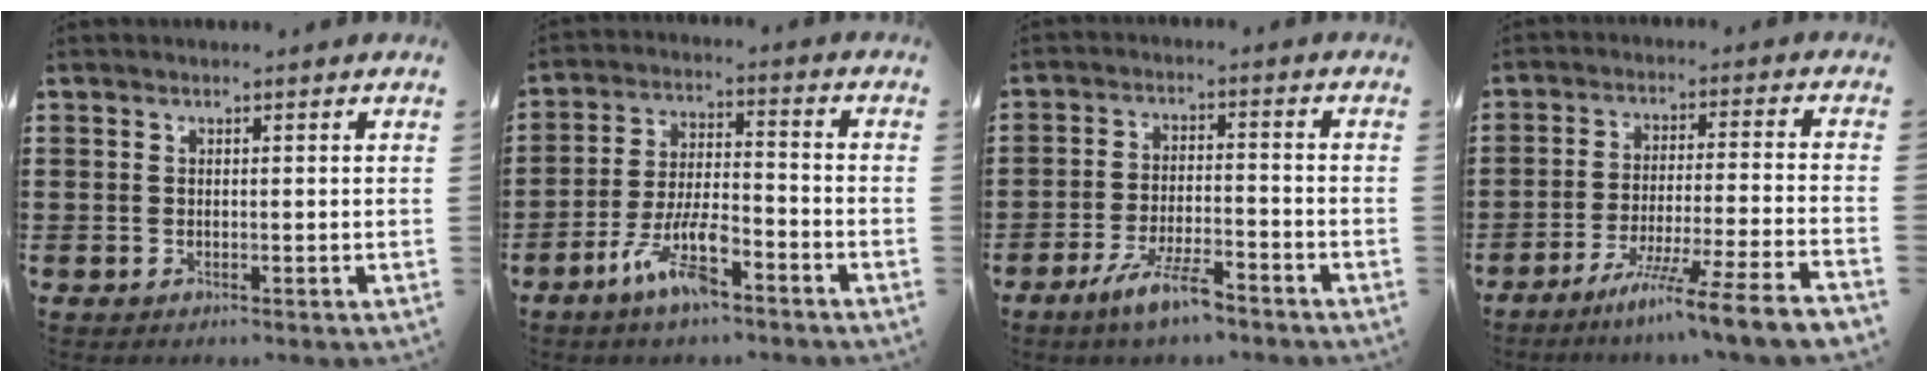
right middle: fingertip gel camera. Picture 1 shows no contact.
{"total": 9.0, "force": [-5.5, 2.7, 6.7], "torque": [-0.143, 0.002, -0.103]}
{"total": 6.6, "force": [-4.9, 1.2, 4.2], "torque": [-0.092, -0.005, -0.093]}
{"total": 8.3, "force": [-6.8, -1.5, 4.4], "torque": [-0.072, -0.015, -0.134]}